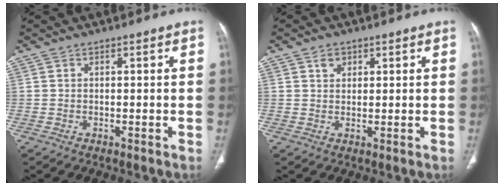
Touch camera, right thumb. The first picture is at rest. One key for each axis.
{"total": 2.3, "fx": 1.3, "fy": 1.8, "fz": 0.7, "tx": 0.003, "ty": -0.006, "tz": 0.018}